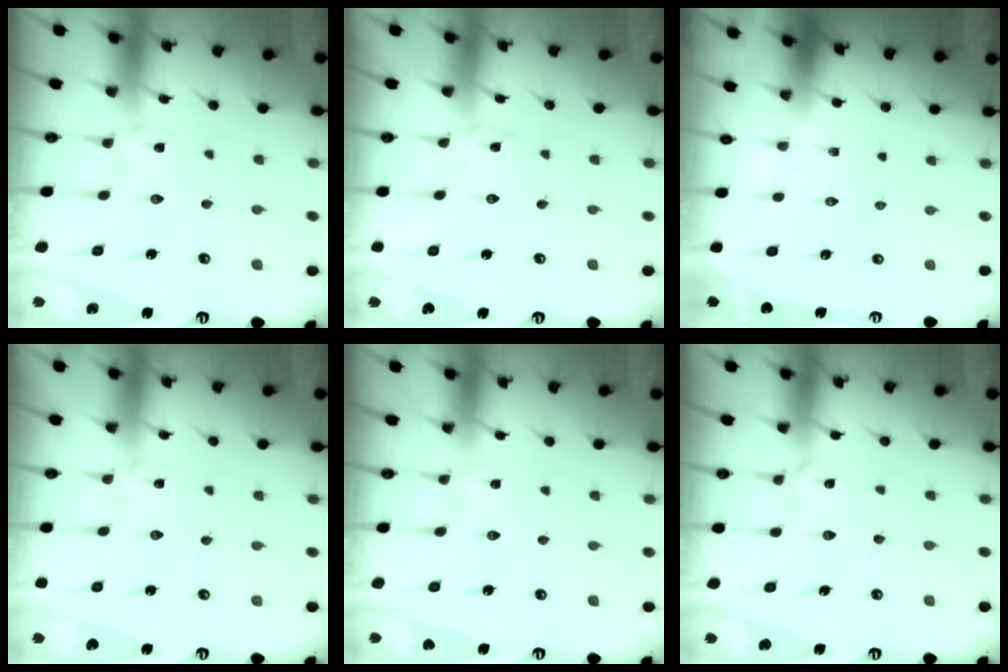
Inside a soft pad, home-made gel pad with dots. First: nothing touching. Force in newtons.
{"total": 0.5, "press": 0.5, "slide": 0.1}
{"total": 0.0}
{"total": 0.0}
{"total": 2.0, "press": 2.0, "slide": 0.3}
{"total": 1.7, "press": 1.7, "slide": 0.2}